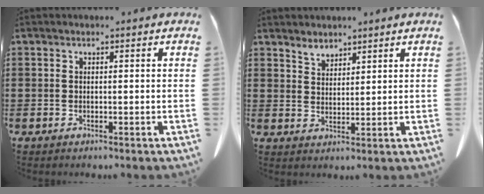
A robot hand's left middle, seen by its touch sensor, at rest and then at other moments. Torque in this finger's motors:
{"motor_torque": [0.21, 0.15, -0.02, 0.01]}